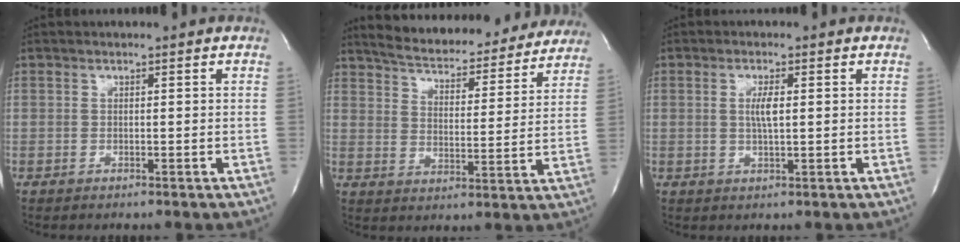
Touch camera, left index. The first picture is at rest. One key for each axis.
{"total": 22.9, "fx": 21.0, "fy": 5.7, "fz": 7.1, "tx": -0.111, "ty": -0.019, "tz": 0.272}
{"total": 2.8, "fx": 0.3, "fy": 0.4, "fz": 2.8, "tx": -0.055, "ty": -0.002, "tz": 0.008}